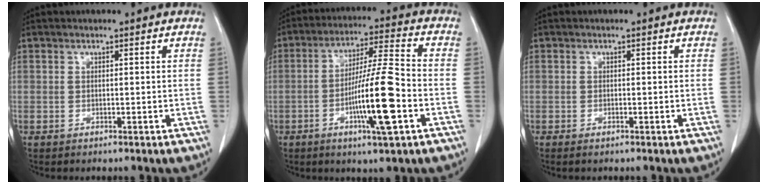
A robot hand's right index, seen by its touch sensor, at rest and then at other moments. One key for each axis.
{"total": 12.8, "fx": -4.0, "fy": 0.3, "fz": 12.2, "tx": -0.218, "ty": -0.005, "tz": -0.072}
{"total": 0.7, "fx": -0.5, "fy": 0.1, "fz": 0.5, "tx": -0.013, "ty": -0.002, "tz": -0.006}